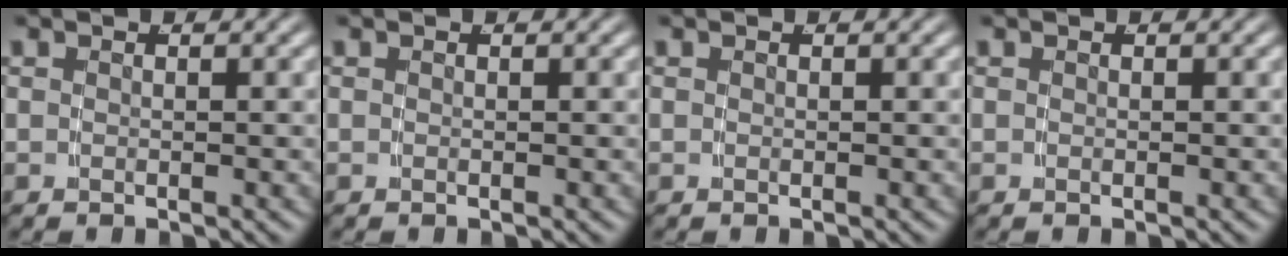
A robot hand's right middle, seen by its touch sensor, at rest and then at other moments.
{"total": 0.0}
{"total": 0.0}
{"total": 0.0}